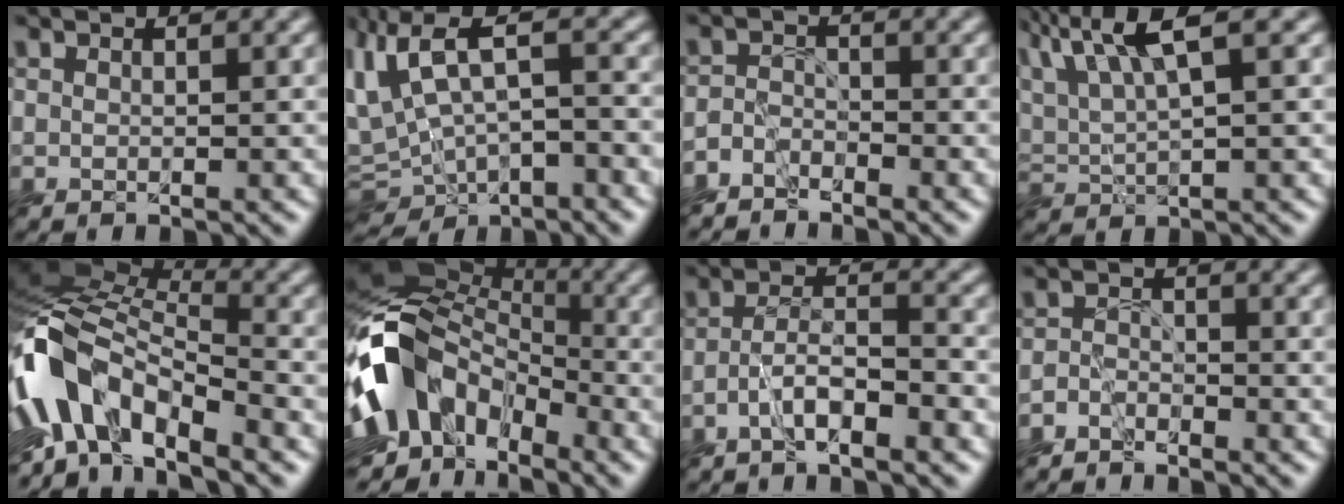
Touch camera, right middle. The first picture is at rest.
{"total": 8.0, "force": [-1.9, 4.6, 6.3], "torque": [-0.136, -0.002, -0.027]}
{"total": 2.9, "force": [-2.7, 0.9, 0.3], "torque": [0.007, 0.000, -0.069]}
{"total": 6.4, "force": [3.7, 1.3, 5.1], "torque": [-0.096, 0.021, 0.065]}
{"total": 10.7, "force": [-5.9, 4.7, 7.5], "torque": [-0.140, 0.009, -0.129]}
{"total": 12.7, "force": [-5.2, 8.6, 7.7], "torque": [-0.145, 0.002, -0.121]}
{"total": 3.7, "force": [-2.7, 0.6, 2.4], "torque": [-0.046, 0.005, -0.059]}
{"total": 2.5, "force": [-2.3, 0.8, 0.2], "torque": [0.008, 0.000, -0.059]}